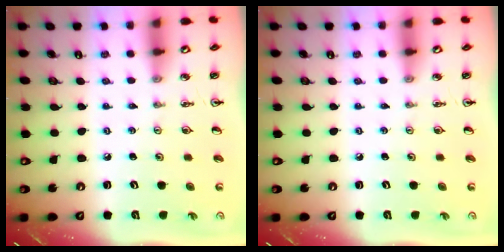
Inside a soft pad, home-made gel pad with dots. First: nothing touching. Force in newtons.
{"total": 0.0}